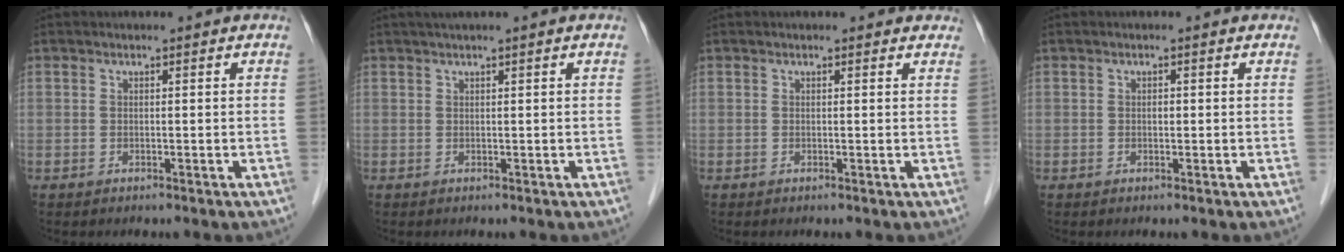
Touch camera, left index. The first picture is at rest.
{"total": 1.9, "force": [1.3, -0.3, 1.3], "torque": [-0.026, 0.017, 0.028]}
{"total": 2.5, "force": [2.2, 0.8, 0.6], "torque": [-0.006, 0.000, 0.010]}
{"total": 0.6, "force": [0.0, 0.4, 0.4], "torque": [-0.008, 0.001, -0.002]}